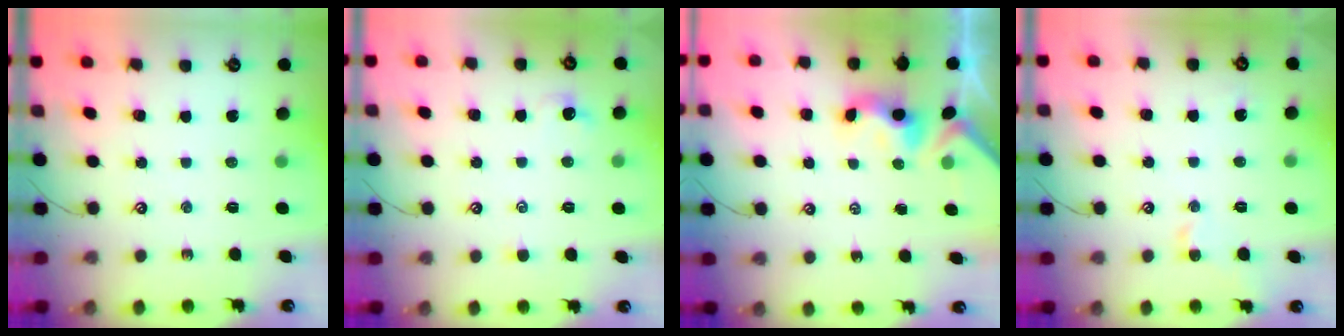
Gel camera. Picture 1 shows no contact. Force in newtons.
{"total": 0.9, "press": 0.8, "slide": 0.4}
{"total": 3.1, "press": 3.0, "slide": 0.4}
{"total": 1.8, "press": 1.8, "slide": 0.1}